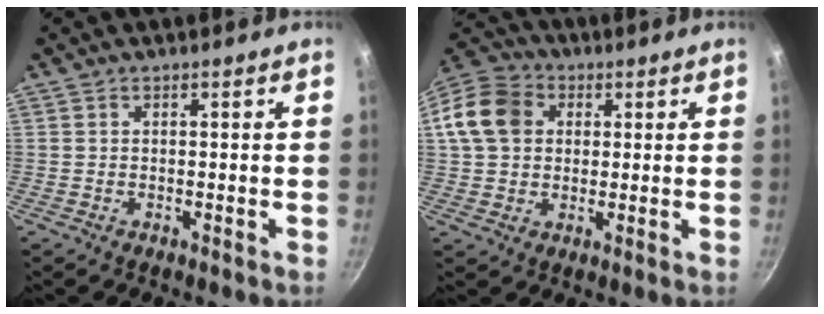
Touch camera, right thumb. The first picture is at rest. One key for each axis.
{"total": 11.7, "fx": 2.3, "fy": 9.6, "fz": 6.3, "tx": -0.098, "ty": 0.020, "tz": 0.026}